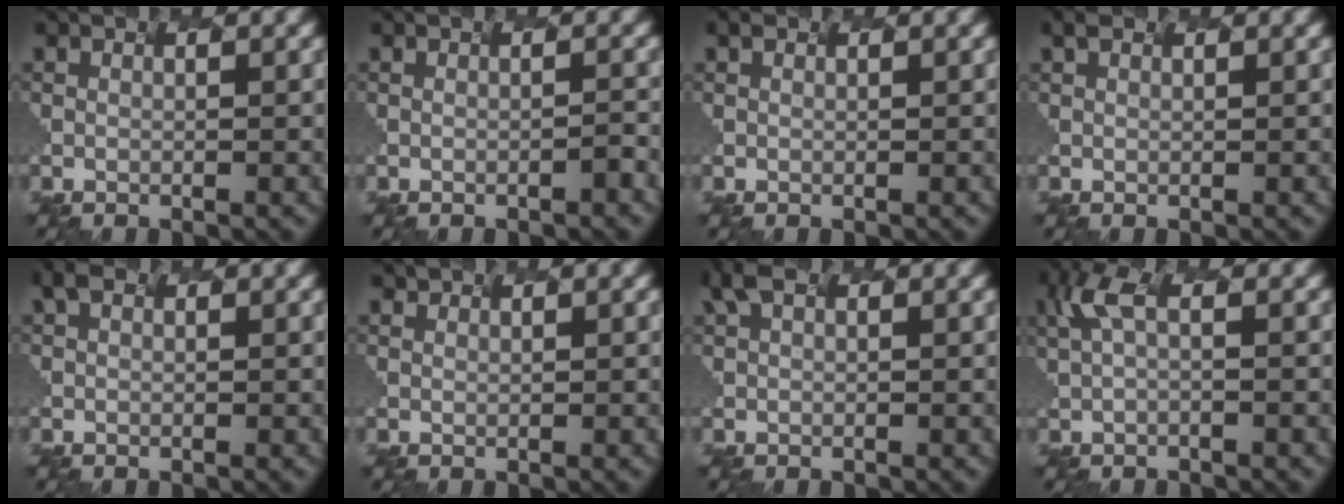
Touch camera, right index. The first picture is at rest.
{"total": 1.0, "force": [-0.5, 0.2, 0.8], "torque": [-0.007, 0.006, -0.003]}
{"total": 0.7, "force": [0.7, 0.3, 0.1], "torque": [-0.002, 0.009, 0.012]}
{"total": 1.0, "force": [1.0, 0.1, 0.2], "torque": [-0.003, 0.009, 0.019]}
{"total": 0.8, "force": [0.7, 0.1, 0.4], "torque": [-0.017, 0.007, 0.023]}
{"total": 1.3, "force": [1.3, 0.0, 0.1], "torque": [-0.004, 0.004, 0.027]}
{"total": 0.9, "force": [0.7, -0.1, 0.6], "torque": [-0.026, 0.005, 0.033]}
{"total": 1.8, "force": [-0.3, -0.1, 1.8], "torque": [-0.056, 0.007, 0.027]}